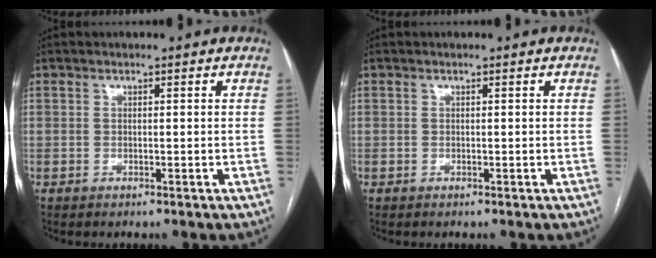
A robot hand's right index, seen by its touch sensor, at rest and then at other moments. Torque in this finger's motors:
{"motor_torque": [0.00, 0.00, 0.00, 0.00]}